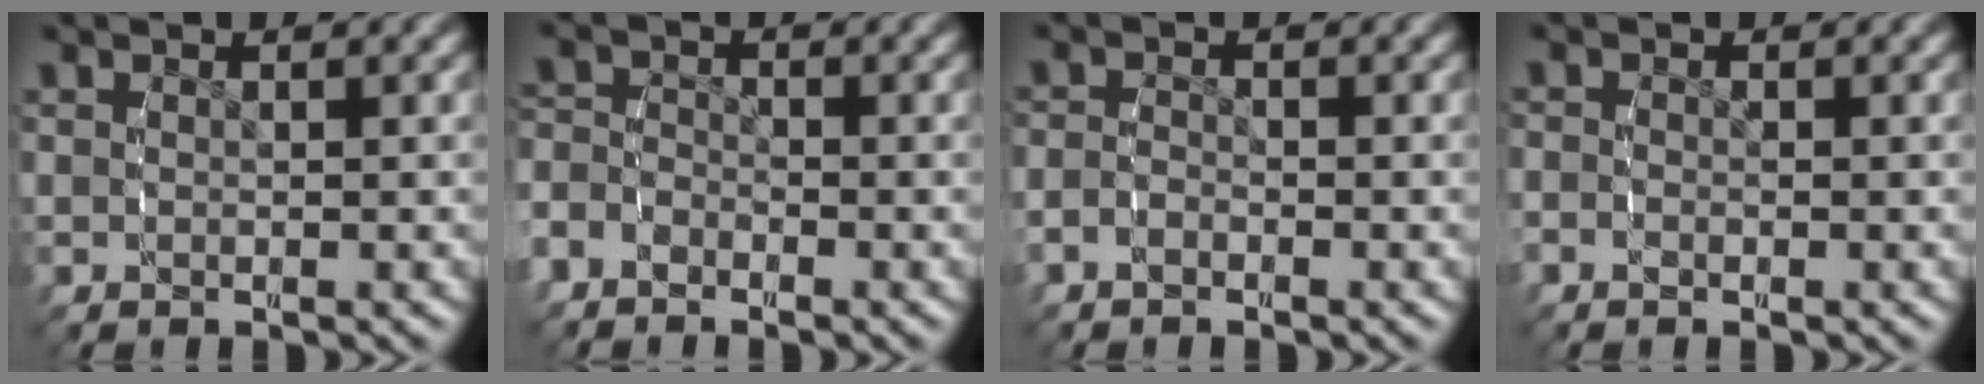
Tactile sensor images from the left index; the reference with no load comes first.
{"total": 2.6, "force": [-1.8, 1.7, 0.6], "torque": [-0.019, -0.015, -0.030]}
{"total": 1.6, "force": [-1.3, 0.8, 0.5], "torque": [-0.019, -0.011, -0.023]}
{"total": 1.5, "force": [-0.7, 1.2, 0.6], "torque": [-0.017, -0.003, -0.015]}